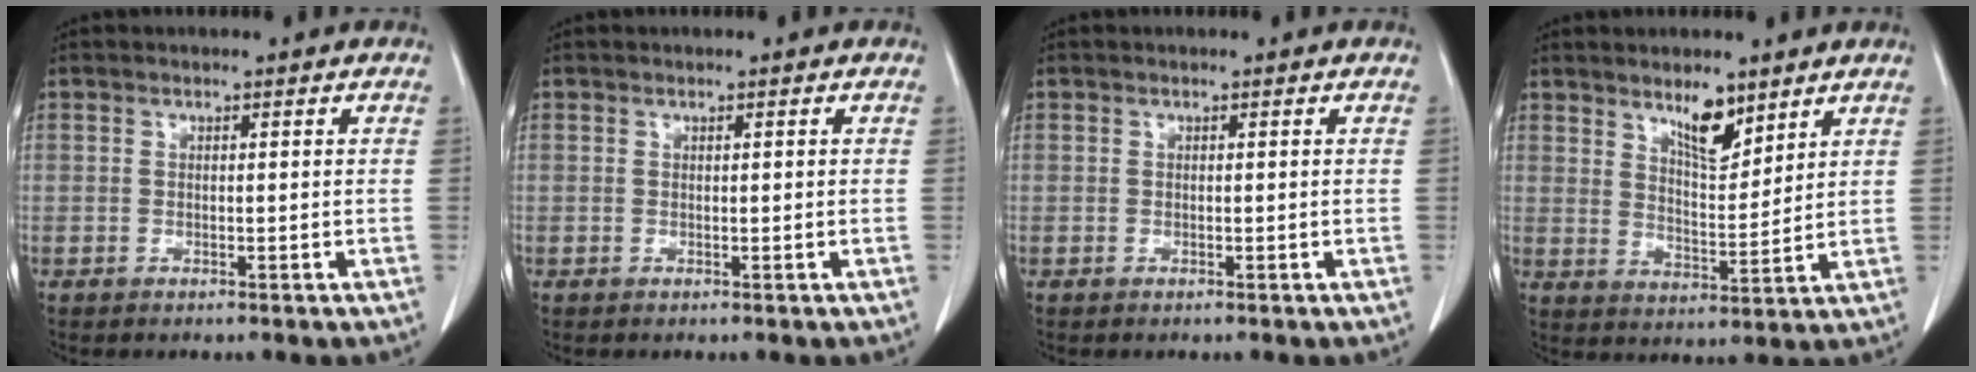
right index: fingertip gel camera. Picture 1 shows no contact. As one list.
[{"total": 0.0}, {"total": 0.0}, {"total": 6.5, "force": [4.7, 1.8, 4.1], "torque": [-0.074, -0.008, 0.086]}]